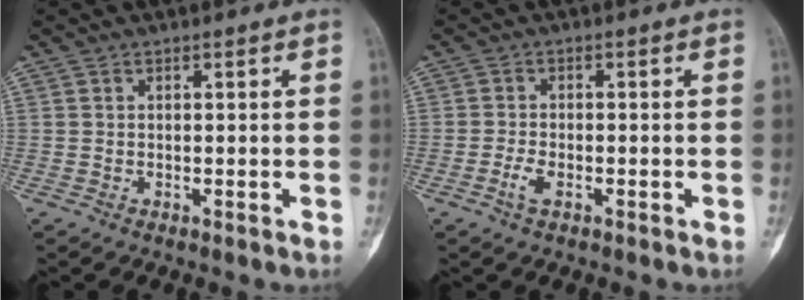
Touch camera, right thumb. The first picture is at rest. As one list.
[{"total": 2.4, "force": [-1.2, 1.2, 1.7], "torque": [-0.039, 0.007, -0.027]}]